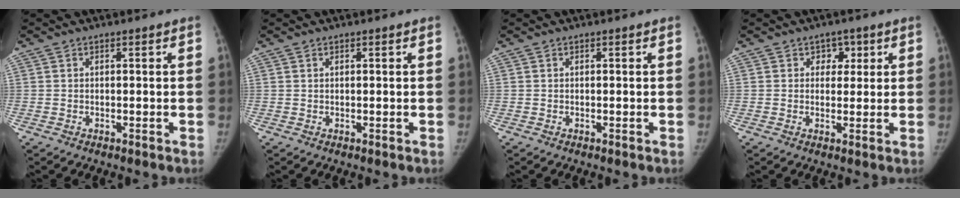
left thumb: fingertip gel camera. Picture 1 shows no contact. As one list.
[{"total": 0.0}, {"total": 0.0}, {"total": 3.3, "force": [1.3, 2.7, 1.2], "torque": [0.018, -0.001, 0.013]}]